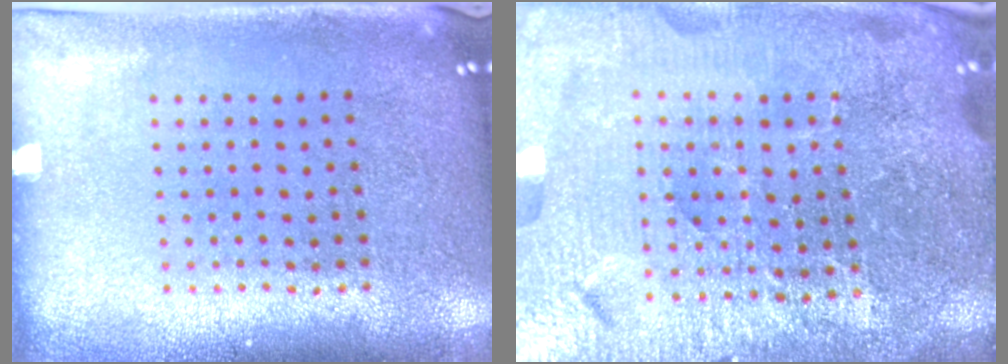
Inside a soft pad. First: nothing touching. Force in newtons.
{"total": 5.8, "press": 5.2, "slide": 2.5}